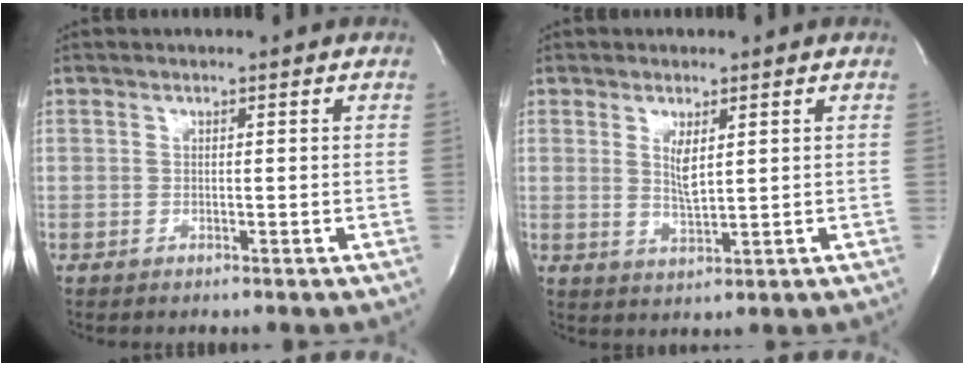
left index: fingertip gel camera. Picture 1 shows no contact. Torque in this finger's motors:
{"motor_torque": [0.21, -0.12, 0.04, 0.02]}